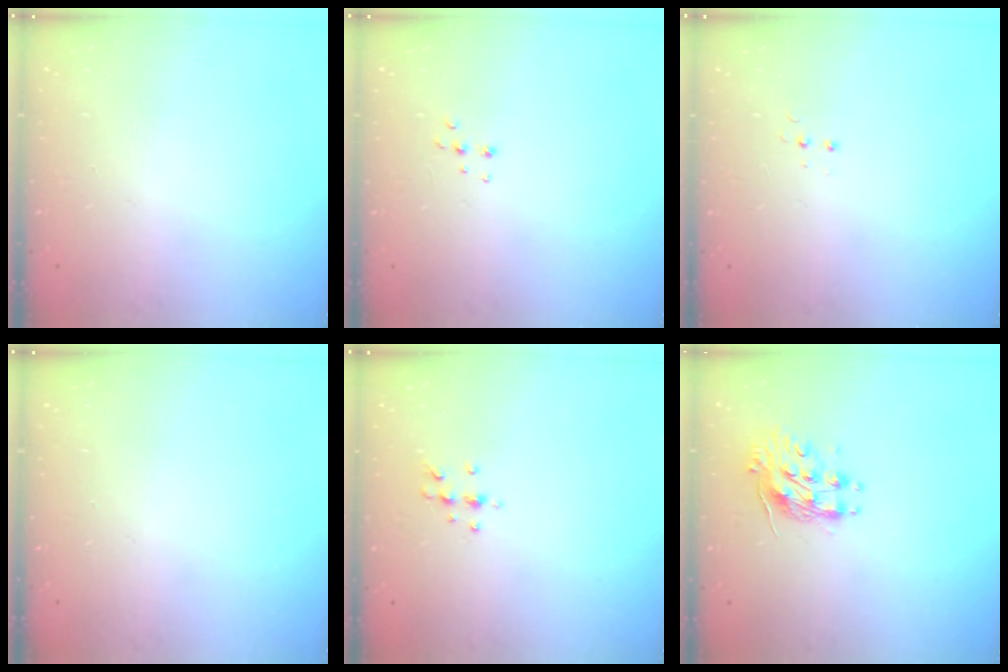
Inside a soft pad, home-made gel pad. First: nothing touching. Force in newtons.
{"total": 3.9, "press": 3.9, "slide": 0.6}
{"total": 3.0, "press": 2.9, "slide": 0.7}
{"total": 0.0}
{"total": 5.7, "press": 5.5, "slide": 1.3}
{"total": 9.4, "press": 9.4, "slide": 0.3}